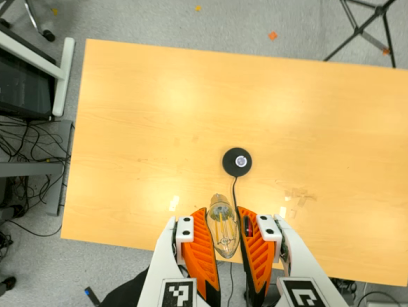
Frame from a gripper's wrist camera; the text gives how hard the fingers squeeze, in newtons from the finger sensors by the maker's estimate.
{"total": 21.2, "left": 26.1, "right": 16.4}